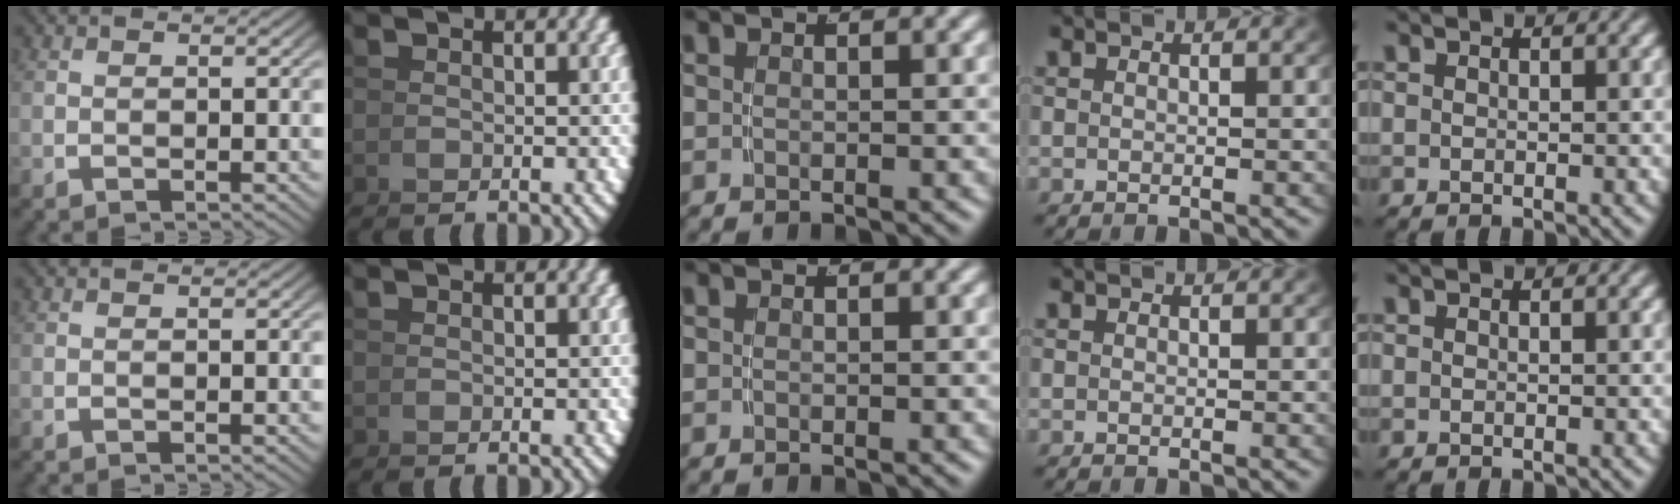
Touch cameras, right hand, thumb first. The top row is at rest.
{}